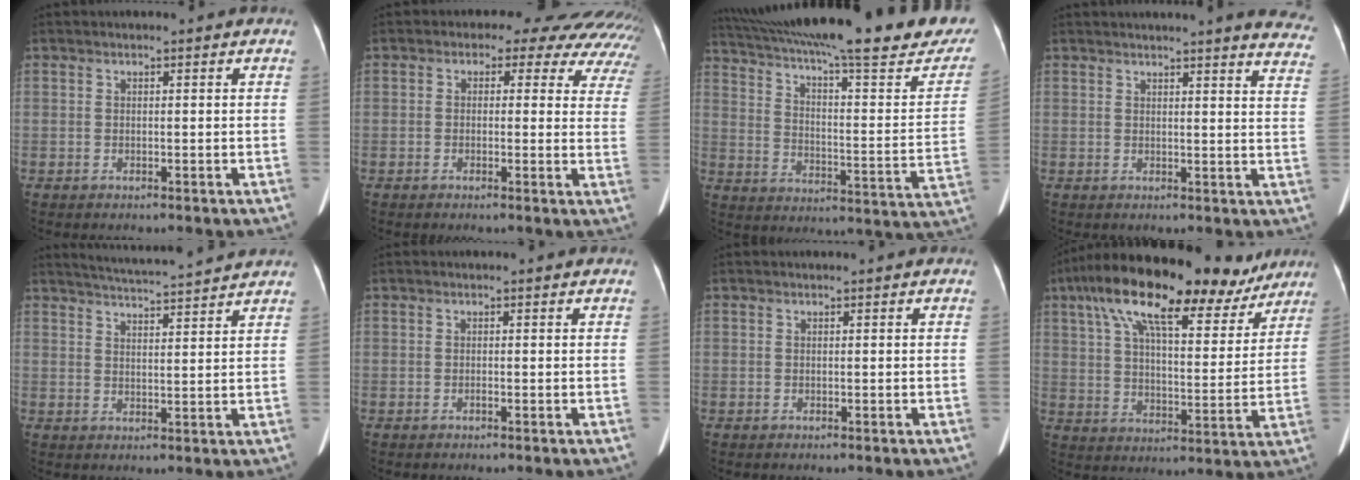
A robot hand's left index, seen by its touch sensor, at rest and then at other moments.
{"total": 15.6, "force": [12.6, 7.1, 5.9], "torque": [-0.058, 0.007, 0.111]}
{"total": 34.2, "force": [28.0, 4.6, 19.0], "torque": [-0.273, -0.035, 0.369]}
{"total": 13.7, "force": [12.9, 0.8, 4.8], "torque": [-0.034, -0.055, 0.117]}
{"total": 11.3, "force": [10.6, -0.4, 3.9], "torque": [-0.071, 0.020, 0.146]}
{"total": 0.0}
{"total": 0.0}
{"total": 23.0, "force": [16.0, 7.2, 14.8], "torque": [-0.246, 0.054, 0.239]}